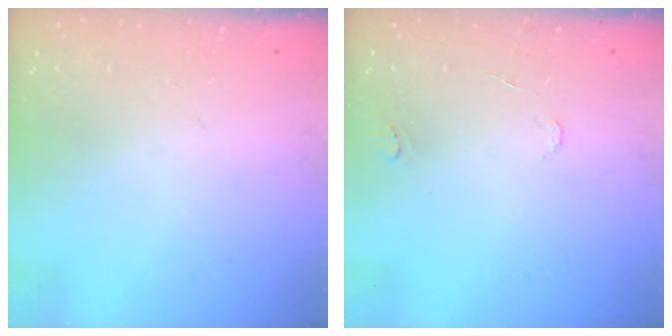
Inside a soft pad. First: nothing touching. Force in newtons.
{"total": 4.4, "press": 4.4, "slide": 0.5}